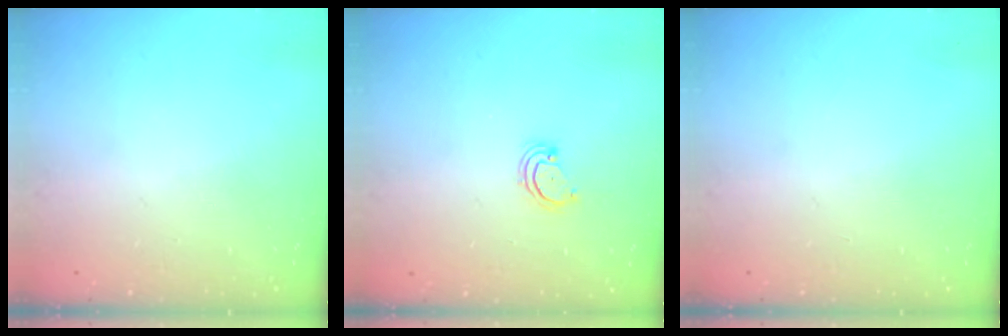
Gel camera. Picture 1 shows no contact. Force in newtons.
{"total": 2.5, "press": 2.5, "slide": 0.3}
{"total": 0.0}